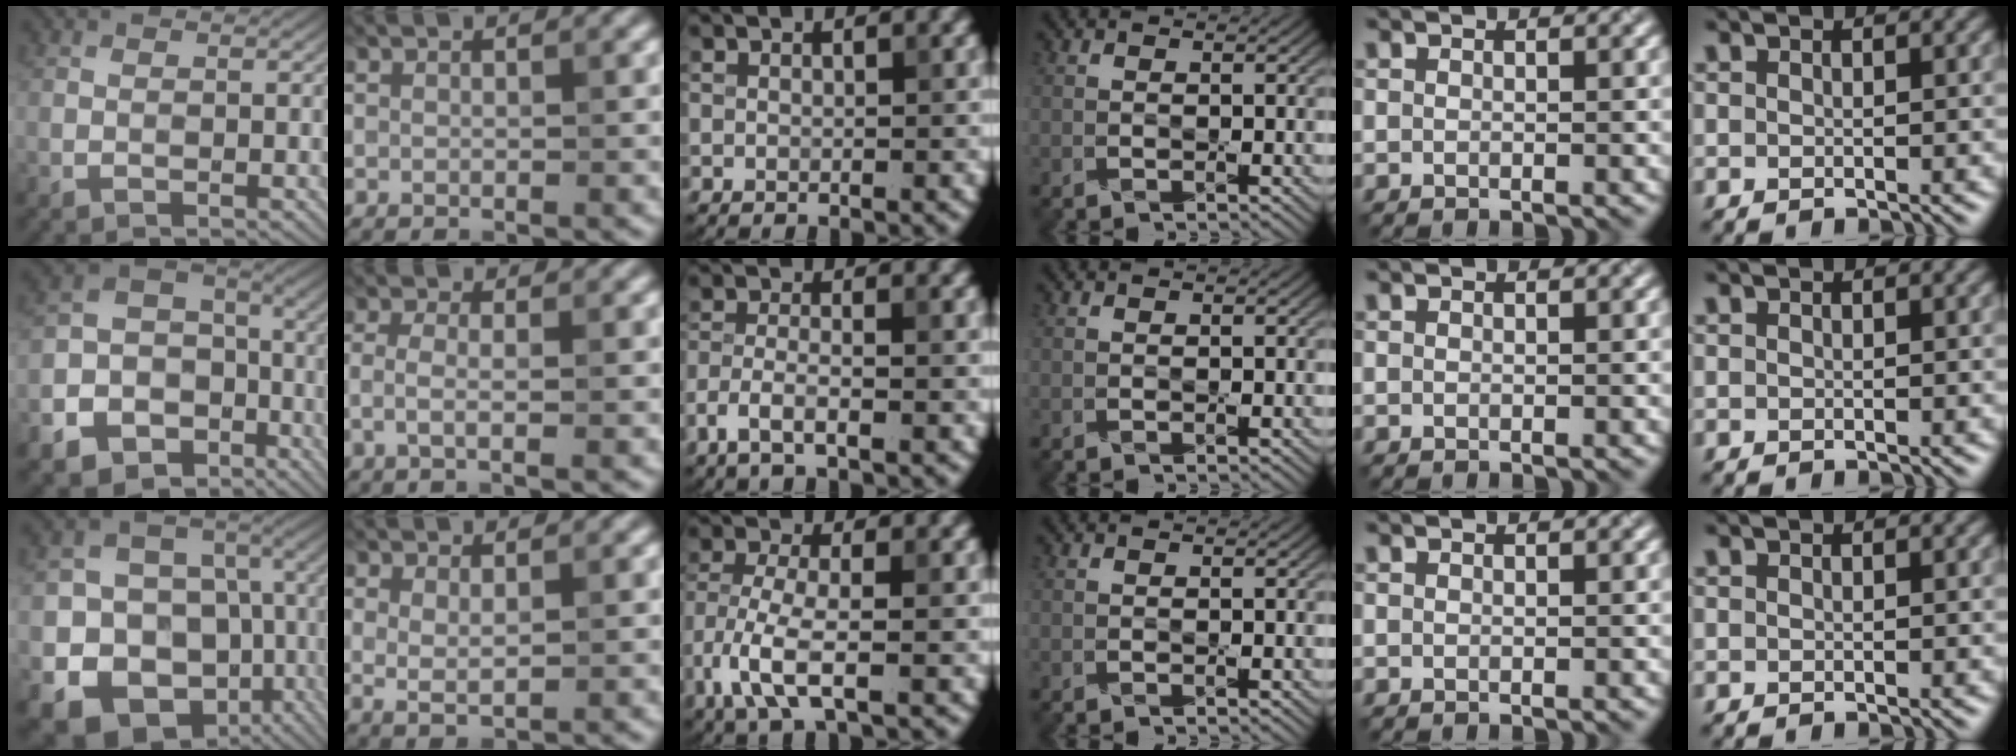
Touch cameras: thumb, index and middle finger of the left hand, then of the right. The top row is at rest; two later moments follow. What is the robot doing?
{"motion": "wipe", "object": "laptop"}